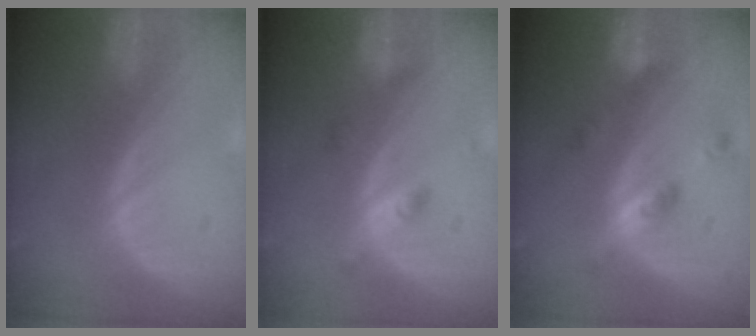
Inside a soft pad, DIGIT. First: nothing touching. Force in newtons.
{"total": 2.9, "press": 2.9, "slide": 0.2}
{"total": 5.3, "press": 4.7, "slide": 2.4}